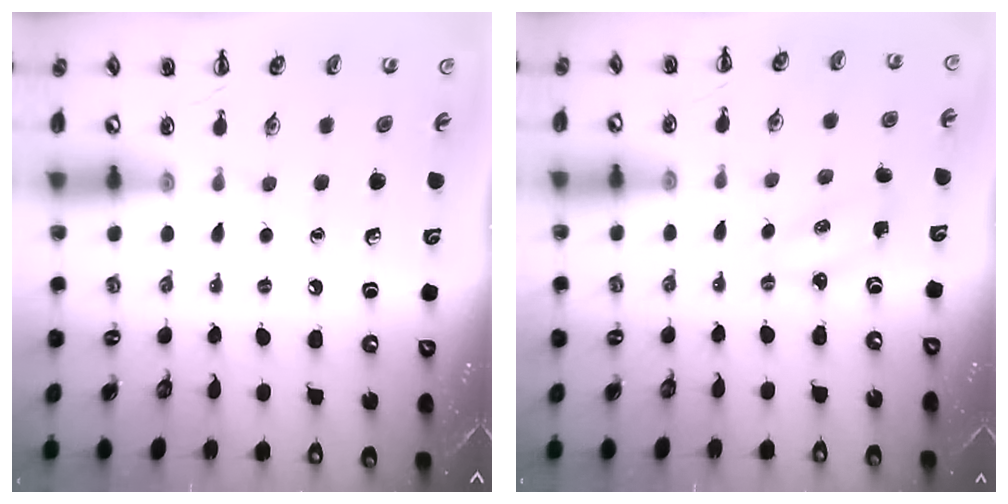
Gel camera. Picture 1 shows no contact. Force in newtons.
{"total": 2.2, "press": 2.1, "slide": 0.6}